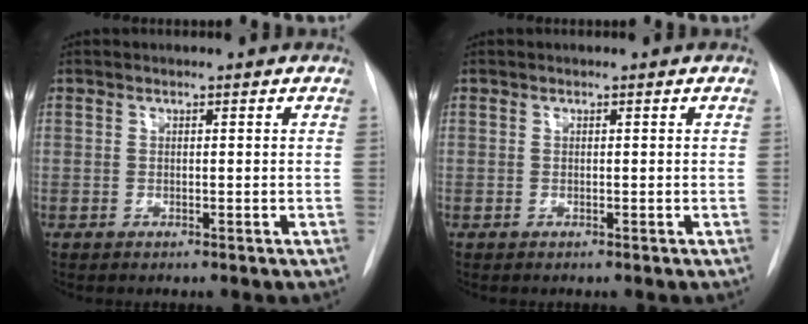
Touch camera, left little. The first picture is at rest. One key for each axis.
{"total": 0.0}